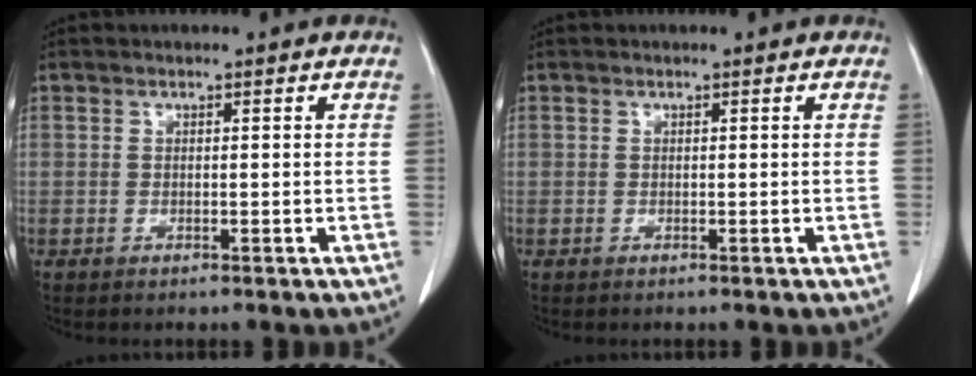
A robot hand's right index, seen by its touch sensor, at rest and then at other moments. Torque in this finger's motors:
{"motor_torque": [0.00, 0.00, 0.00, 0.00]}